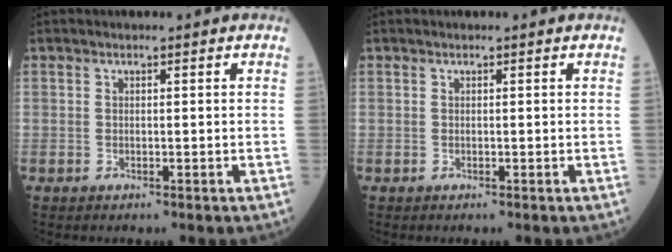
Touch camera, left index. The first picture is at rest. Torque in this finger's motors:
{"motor_torque": [-0.02, 0.02, 0.00, -0.01]}